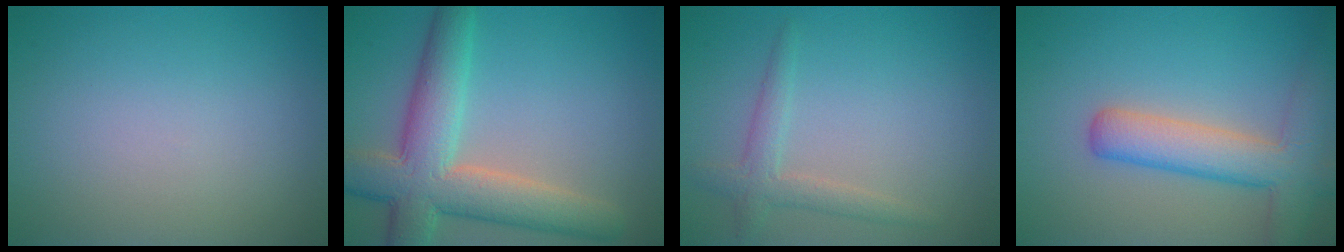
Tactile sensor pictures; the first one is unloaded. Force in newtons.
{"total": 8.3, "press": 8.3, "slide": 0.7}
{"total": 2.3, "press": 2.3, "slide": 0.1}
{"total": 6.0, "press": 6.0, "slide": 0.3}